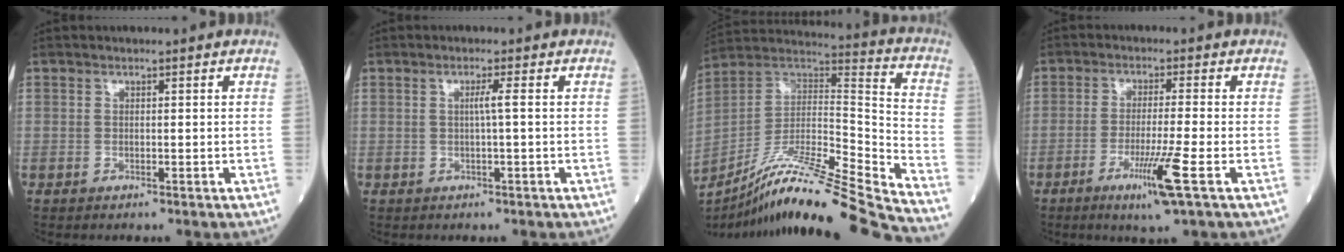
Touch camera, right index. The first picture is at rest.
{"total": 1.5, "force": [0.0, -0.5, 1.5], "torque": [-0.026, 0.002, 0.000]}
{"total": 25.9, "force": [-22.4, -1.6, 13.0], "torque": [-0.201, -0.022, -0.371]}
{"total": 7.0, "force": [-3.1, -1.0, 6.2], "torque": [-0.113, -0.021, -0.057]}